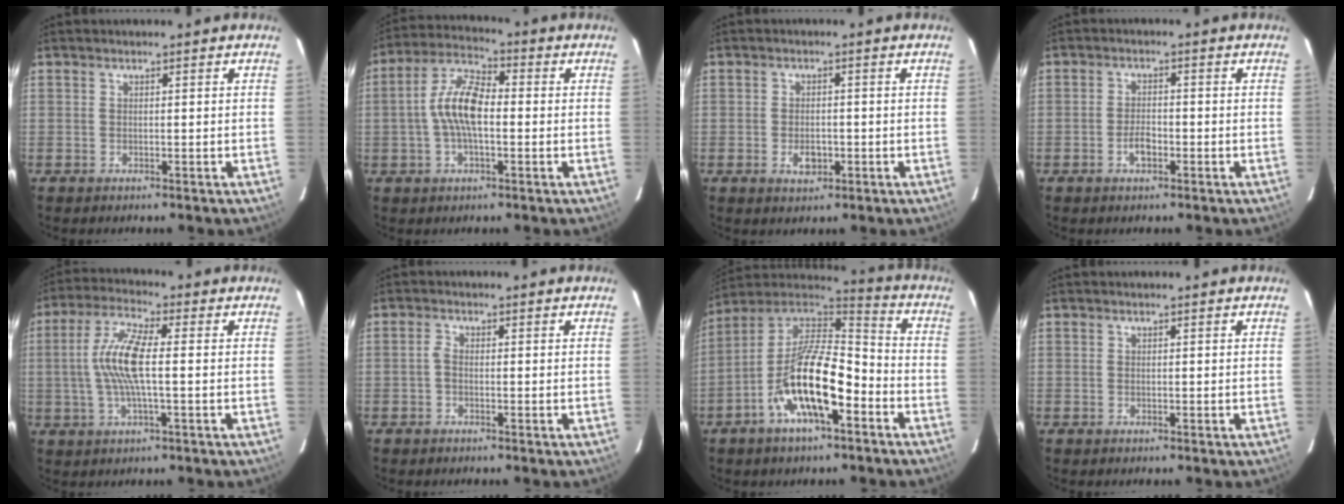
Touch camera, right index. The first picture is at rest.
{"total": 9.6, "force": [-0.9, 4.0, 8.7], "torque": [-0.180, 0.018, -0.023]}
{"total": 3.4, "force": [-1.3, 2.2, 2.3], "torque": [-0.042, -0.002, -0.018]}
{"total": 3.2, "force": [-1.6, 1.6, 2.2], "torque": [-0.044, 0.002, -0.027]}
{"total": 9.8, "force": [0.0, 1.9, 9.6], "torque": [-0.196, 0.008, -0.003]}
{"total": 1.3, "force": [-0.5, 0.7, 0.9], "torque": [-0.021, 0.004, -0.012]}
{"total": 17.5, "force": [-7.4, 6.2, 14.6], "torque": [-0.276, -0.002, -0.144]}
{"total": 0.0}